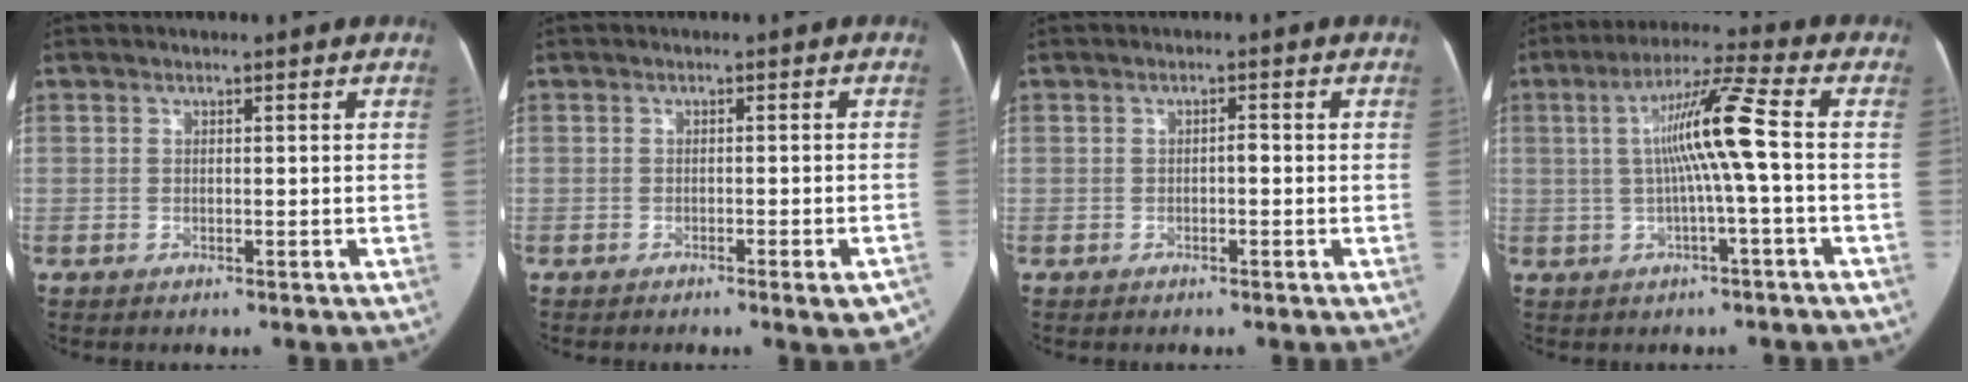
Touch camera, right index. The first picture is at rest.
{"total": 4.1, "force": [-2.8, 0.5, 3.0], "torque": [-0.022, -0.002, -0.035]}
{"total": 0.9, "force": [-0.3, 0.3, 0.8], "torque": [-0.010, 0.003, -0.007]}
{"total": 9.6, "force": [0.0, -1.1, 9.5], "torque": [-0.173, 0.015, -0.001]}